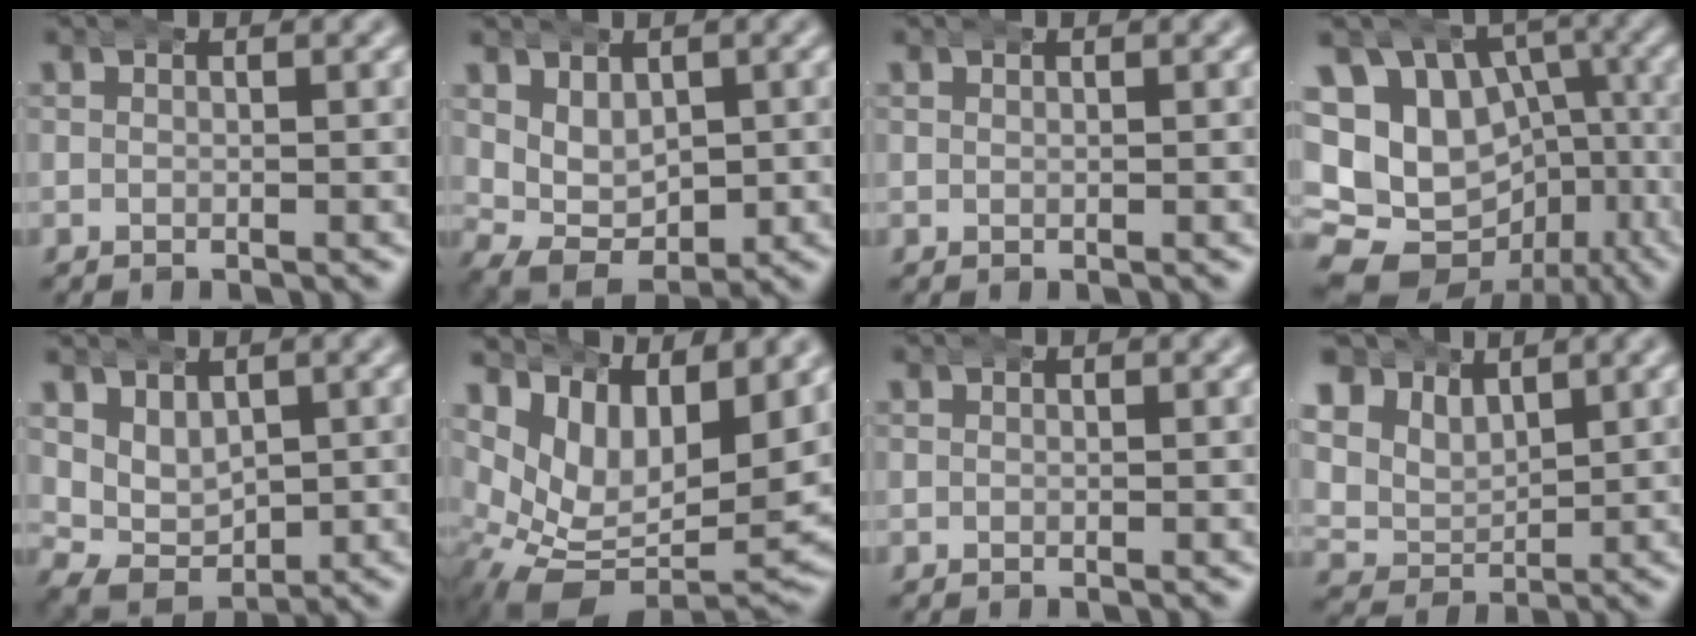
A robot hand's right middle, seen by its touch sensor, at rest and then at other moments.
{"total": 7.0, "force": [0.6, 5.5, 4.3], "torque": [-0.082, -0.023, 0.014]}
{"total": 0.0}
{"total": 20.2, "force": [-4.4, 17.3, 9.5], "torque": [-0.205, -0.093, -0.054]}
{"total": 6.7, "force": [1.4, 5.5, 3.7], "torque": [-0.070, -0.017, 0.023]}
{"total": 10.8, "force": [-1.4, 7.7, 7.5], "torque": [-0.142, -0.042, -0.011]}
{"total": 0.0}
{"total": 8.5, "force": [3.3, 7.0, 3.4], "torque": [-0.093, -0.008, 0.048]}